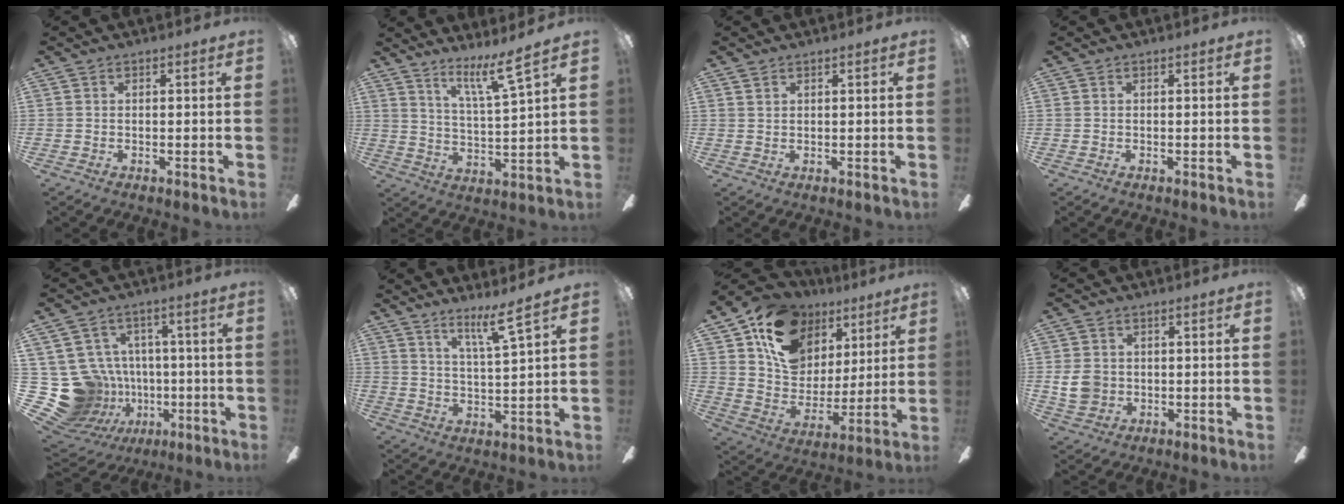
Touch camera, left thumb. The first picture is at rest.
{"total": 10.0, "force": [7.7, 0.6, 6.4], "torque": [-0.110, -0.051, 0.127]}
{"total": 1.0, "force": [0.6, 0.5, 0.7], "torque": [-0.014, 0.001, 0.012]}
{"total": 0.0}
{"total": 17.2, "force": [-2.1, 16.0, 6.0], "torque": [-0.159, 0.004, 0.005]}
{"total": 7.9, "force": [6.1, 0.2, 5.0], "torque": [-0.089, -0.038, 0.100]}
{"total": 18.1, "force": [10.4, 12.9, 7.2], "torque": [-0.133, -0.052, 0.195]}
{"total": 6.2, "force": [0.0, 5.4, 3.0], "torque": [-0.074, 0.008, -0.001]}